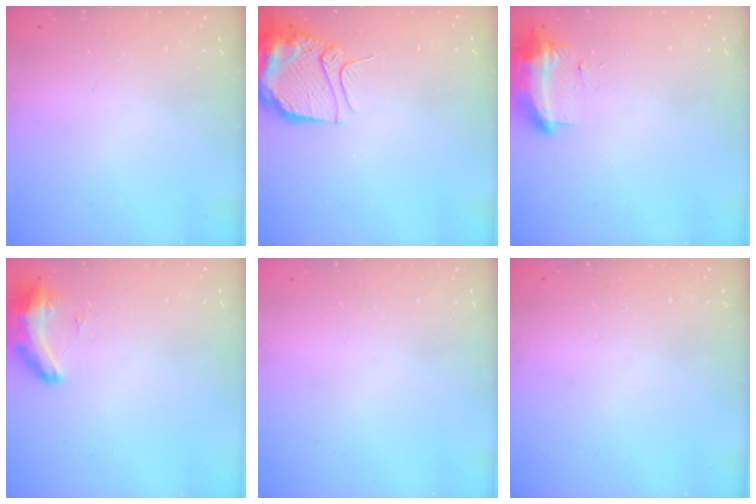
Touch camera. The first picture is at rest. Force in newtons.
{"total": 11.5, "press": 11.4, "slide": 1.6}
{"total": 18.3, "press": 11.7, "slide": 14.2}
{"total": 19.6, "press": 11.8, "slide": 15.6}
{"total": 0.0}
{"total": 0.0}